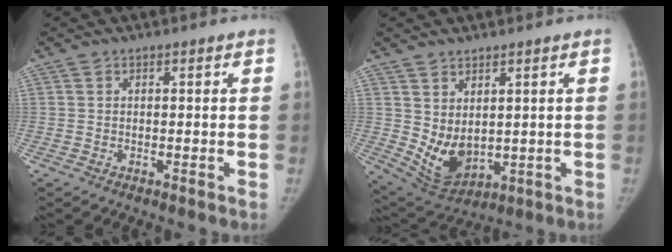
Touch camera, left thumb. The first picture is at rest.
{"total": 7.9, "force": [0.9, 5.1, 5.9], "torque": [-0.088, -0.022, 0.042]}